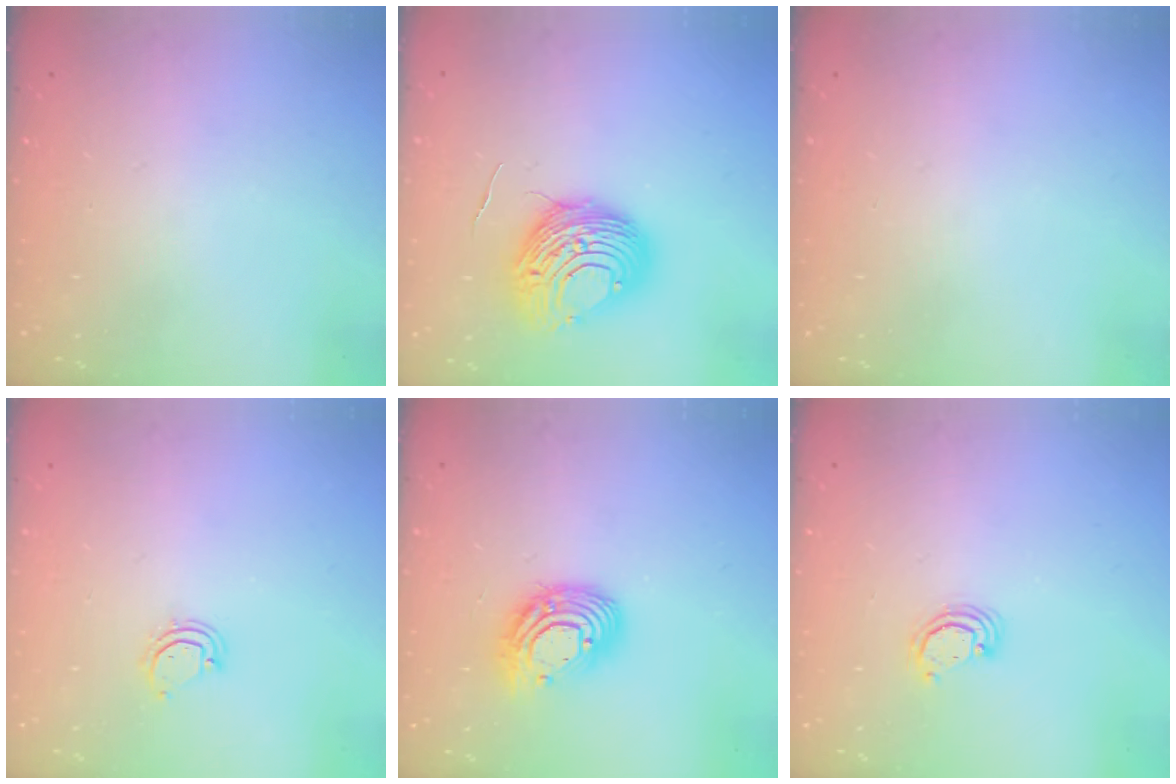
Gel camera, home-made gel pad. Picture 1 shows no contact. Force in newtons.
{"total": 11.2, "press": 11.2, "slide": 1.2}
{"total": 0.0}
{"total": 3.6, "press": 3.6, "slide": 0.2}
{"total": 13.9, "press": 13.9, "slide": 1.2}
{"total": 2.3, "press": 2.3, "slide": 0.3}